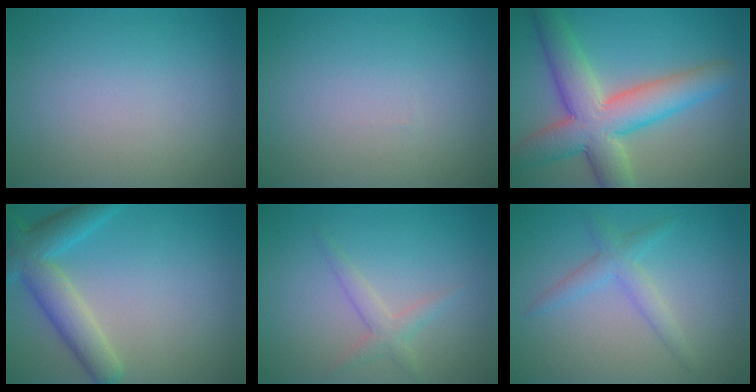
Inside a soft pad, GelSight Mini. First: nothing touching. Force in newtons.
{"total": 0.0}
{"total": 8.7, "press": 8.7, "slide": 0.5}
{"total": 5.2, "press": 5.2, "slide": 0.4}
{"total": 1.8, "press": 1.8, "slide": 0.1}
{"total": 2.2, "press": 2.2, "slide": 0.1}